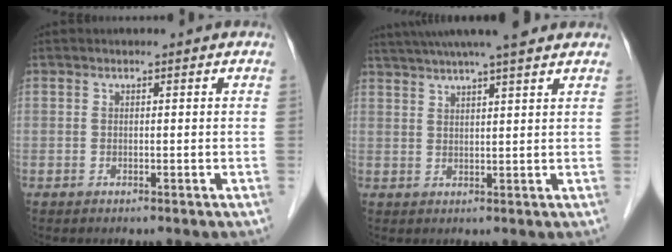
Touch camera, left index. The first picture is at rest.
{"total": 14.1, "force": [12.1, 0.5, 7.2], "torque": [-0.126, 0.037, 0.174]}